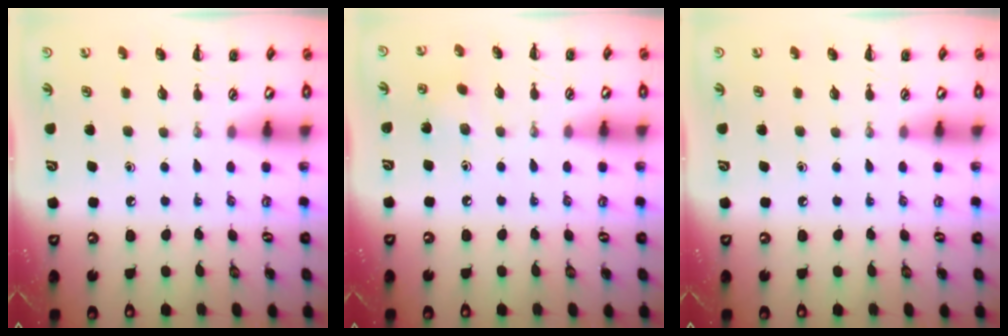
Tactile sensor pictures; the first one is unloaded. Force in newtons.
{"total": 5.5, "press": 5.2, "slide": 1.5}
{"total": 0.0}